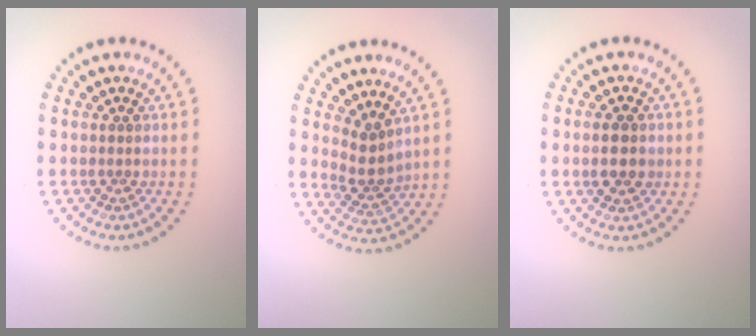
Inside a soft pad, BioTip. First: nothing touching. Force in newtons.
{"total": 2.6, "press": 1.9, "slide": 1.9}
{"total": 3.2, "press": 3.2, "slide": 0.1}